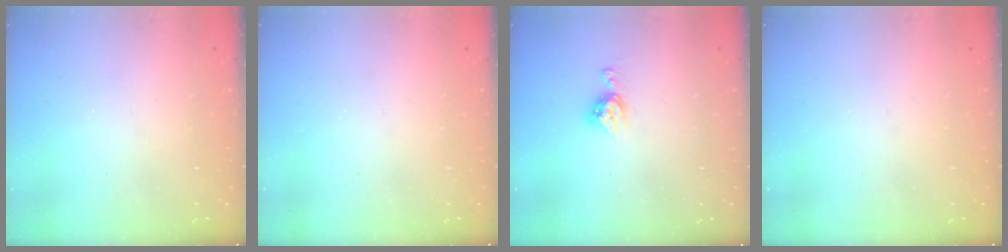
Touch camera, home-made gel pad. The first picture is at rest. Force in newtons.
{"total": 0.0}
{"total": 6.3, "press": 6.3, "slide": 0.5}
{"total": 0.0}